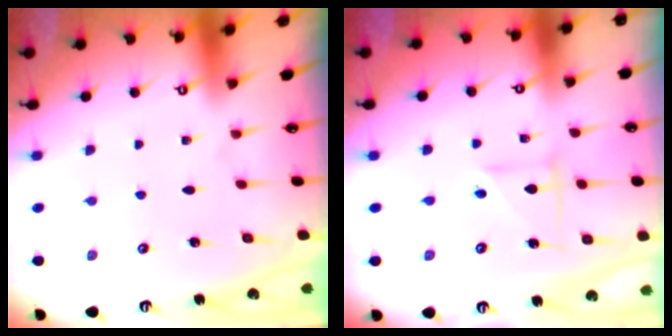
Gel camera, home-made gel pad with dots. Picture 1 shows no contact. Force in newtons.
{"total": 4.6, "press": 4.4, "slide": 1.3}